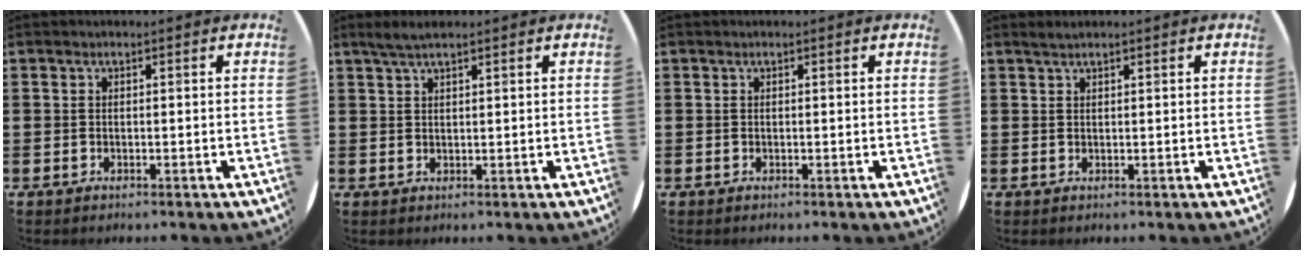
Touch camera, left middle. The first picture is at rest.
{"total": 2.3, "force": [1.8, 0.3, 1.3], "torque": [-0.028, 0.004, 0.033]}
{"total": 0.0}
{"total": 0.8, "force": [0.8, -0.1, 0.3], "torque": [-0.007, 0.000, 0.015]}